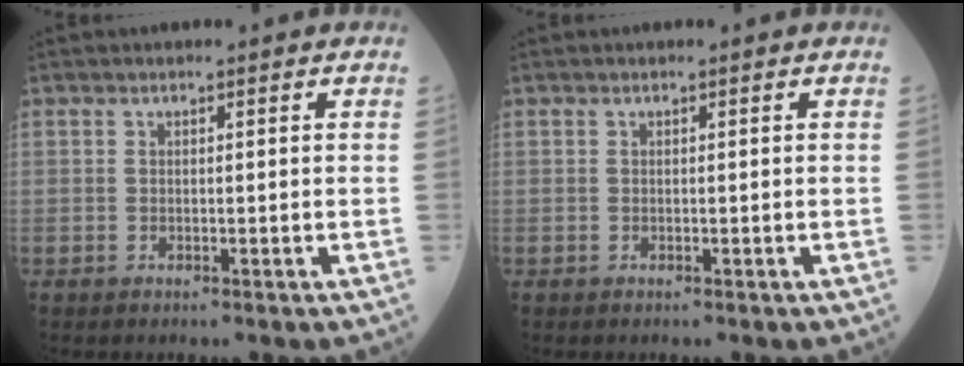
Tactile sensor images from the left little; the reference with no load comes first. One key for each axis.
{"total": 0.0}